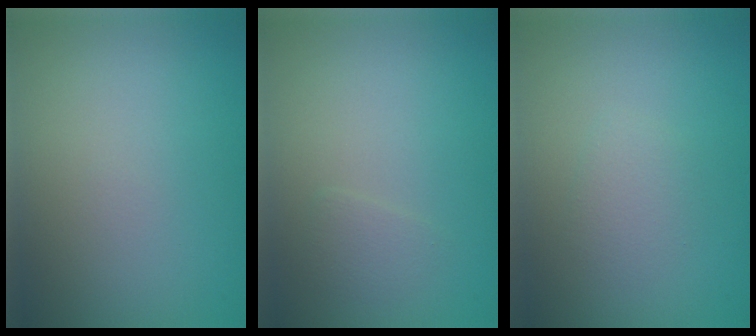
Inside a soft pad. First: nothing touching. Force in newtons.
{"total": 1.0, "press": 1.0, "slide": 0.0}
{"total": 1.4, "press": 1.4, "slide": 0.1}